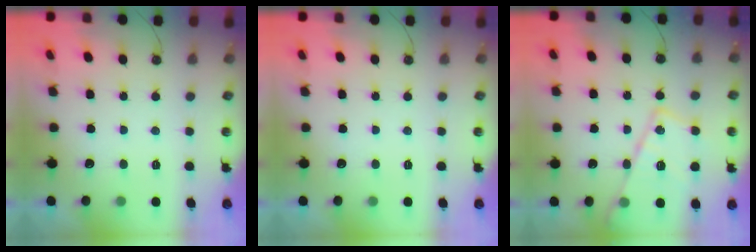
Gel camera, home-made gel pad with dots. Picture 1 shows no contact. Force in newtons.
{"total": 0.0}
{"total": 18.1, "press": 18.0, "slide": 1.5}